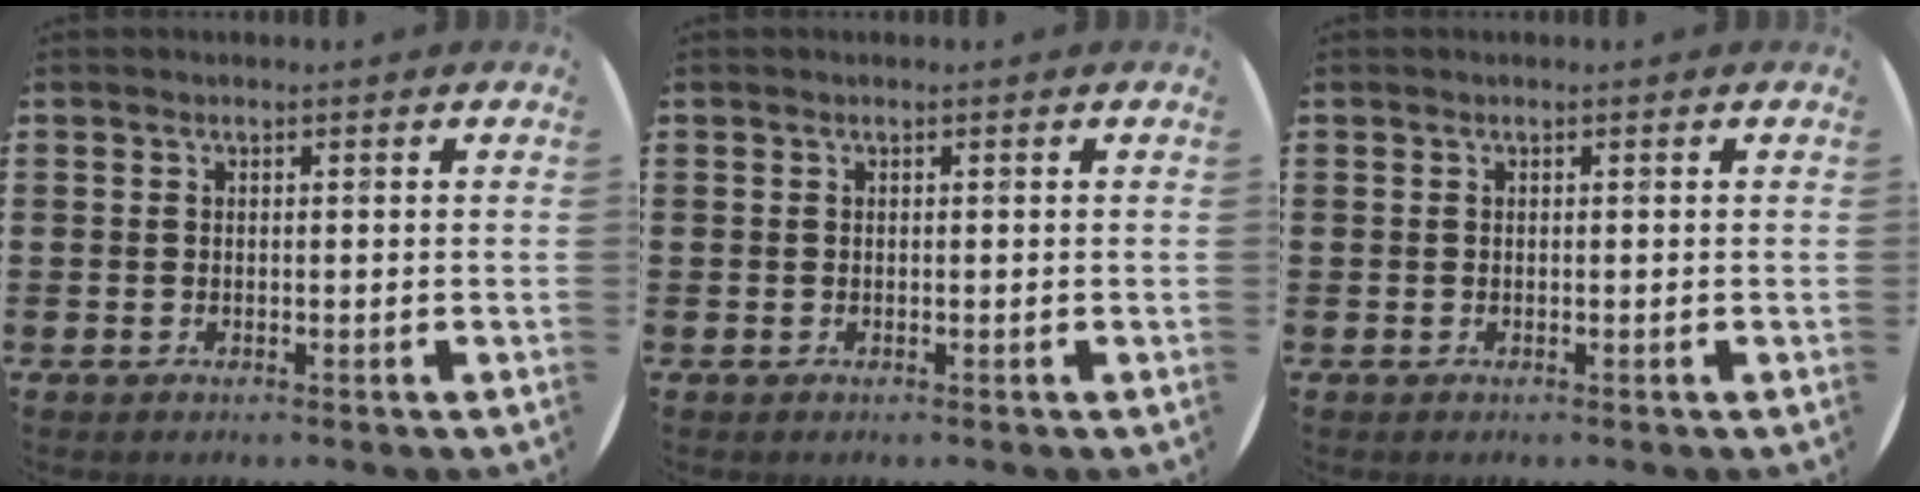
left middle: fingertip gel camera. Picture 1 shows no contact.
{"total": 0.0}
{"total": 0.0}